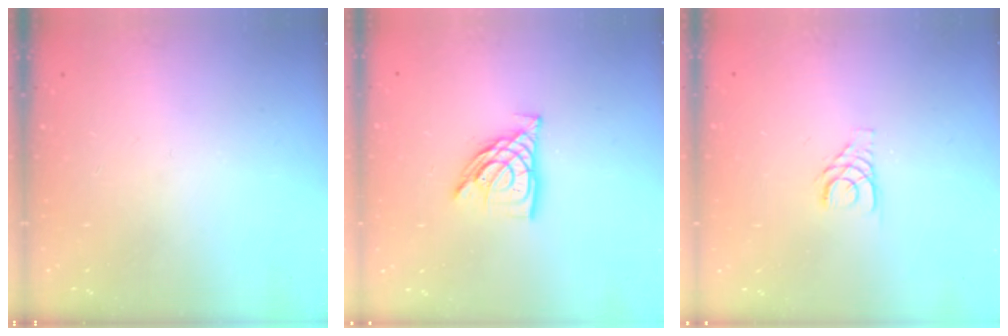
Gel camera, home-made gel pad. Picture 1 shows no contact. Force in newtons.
{"total": 10.7, "press": 10.6, "slide": 1.2}
{"total": 3.6, "press": 3.6, "slide": 0.3}